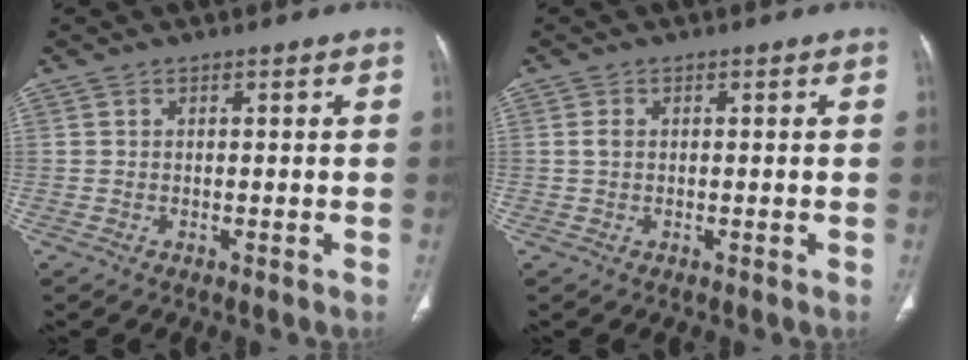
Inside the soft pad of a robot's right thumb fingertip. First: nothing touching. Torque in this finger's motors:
{"motor_torque": [-0.27, 0.47, 0.44, -0.24, 0.02]}